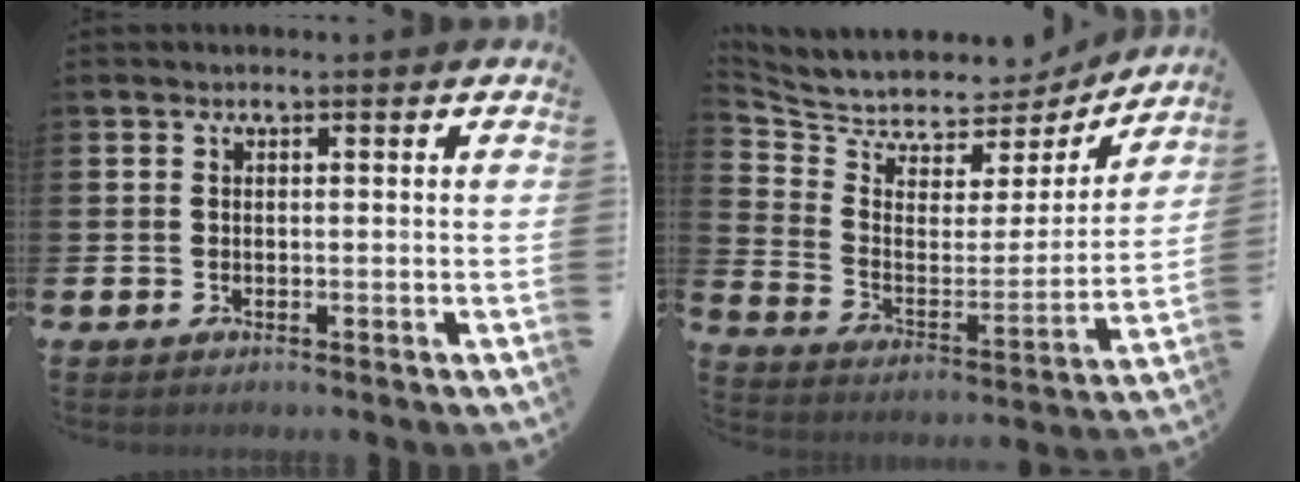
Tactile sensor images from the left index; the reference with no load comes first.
{"total": 5.8, "force": [5.0, 2.7, 1.0], "torque": [-0.057, -0.038, 0.079]}